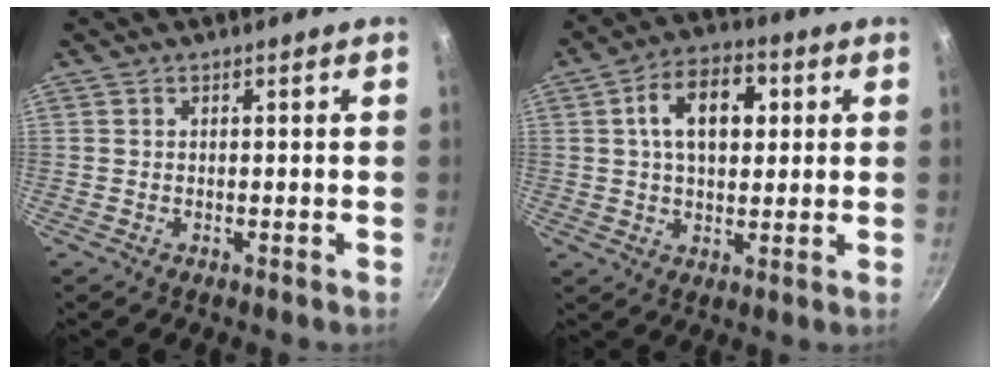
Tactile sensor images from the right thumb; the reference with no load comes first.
{"total": 11.9, "force": [2.7, 7.4, 8.9], "torque": [-0.118, 0.011, 0.035]}